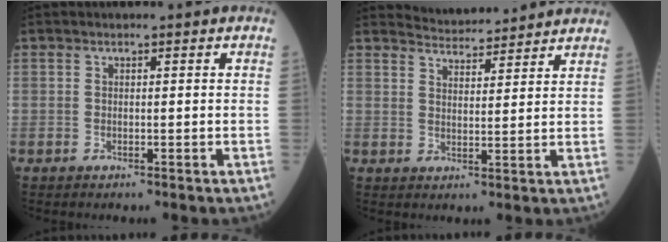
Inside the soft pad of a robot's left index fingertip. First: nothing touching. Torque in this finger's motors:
{"motor_torque": [-2.12, -0.02, -1.05, -0.21]}